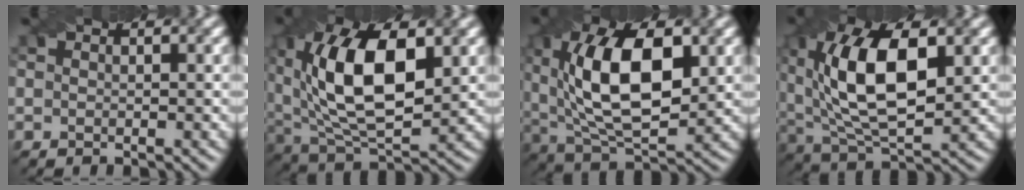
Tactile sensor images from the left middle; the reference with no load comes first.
{"total": 12.3, "force": [2.0, 6.5, 10.3], "torque": [-0.184, 0.011, 0.045]}
{"total": 11.5, "force": [1.6, 5.7, 9.8], "torque": [-0.169, 0.012, 0.036]}
{"total": 11.3, "force": [1.8, 5.6, 9.6], "torque": [-0.176, 0.013, 0.038]}